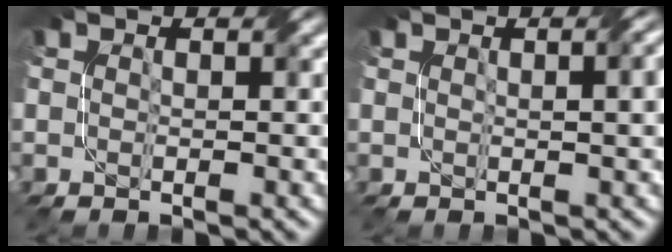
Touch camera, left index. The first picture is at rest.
{"total": 4.0, "force": [0.8, 1.9, 3.5], "torque": [-0.018, 0.022, 0.009]}